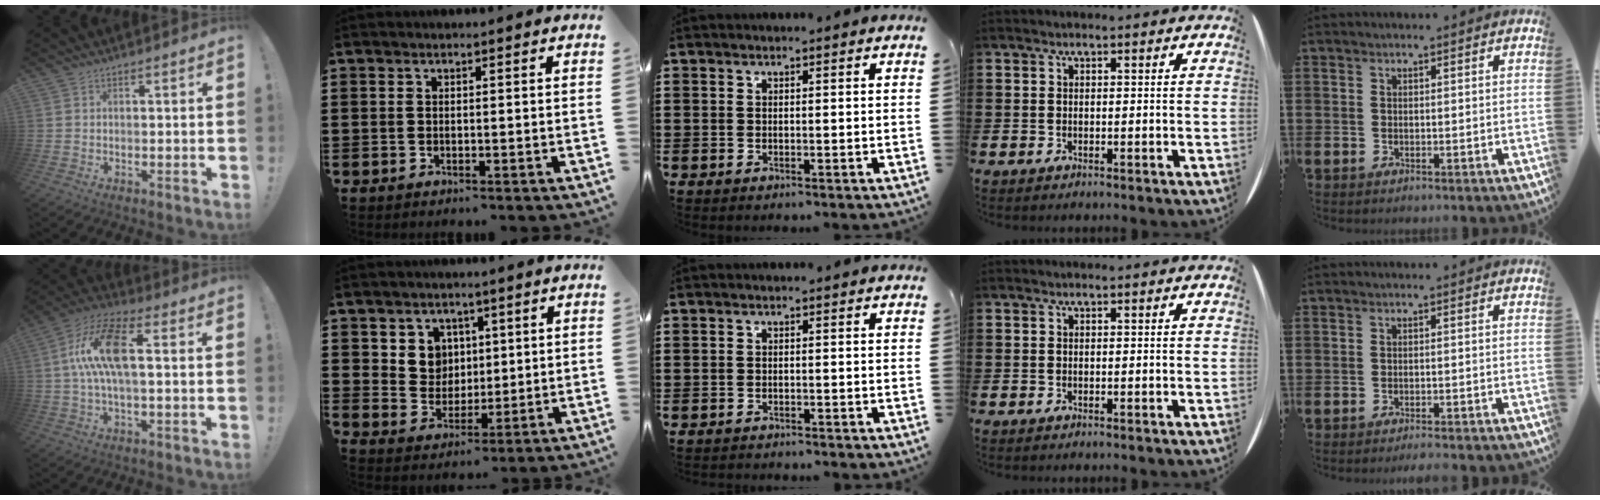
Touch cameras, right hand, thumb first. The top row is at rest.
{"thumb": {"total": 14.8, "force": [1.5, 6.2, 13.4], "torque": [-0.245, 0.006, 0.022]}, "index": {"total": 5.6, "force": [2.2, 5.0, 1.1], "torque": [-0.042, 0.008, 0.039]}, "middle": {"total": 0.9, "force": [-0.9, 0.0, 0.0], "torque": [-0.002, 0.001, -0.019]}, "little": {"total": 1.3, "force": [-1.2, -0.1, 0.2], "torque": [-0.004, 0.001, -0.025]}}